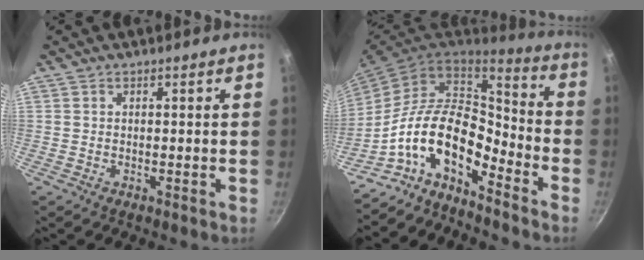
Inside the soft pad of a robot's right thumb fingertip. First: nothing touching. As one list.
[{"total": 15.3, "force": [-8.2, 7.5, 10.6], "torque": [-0.160, 0.075, -0.175]}]